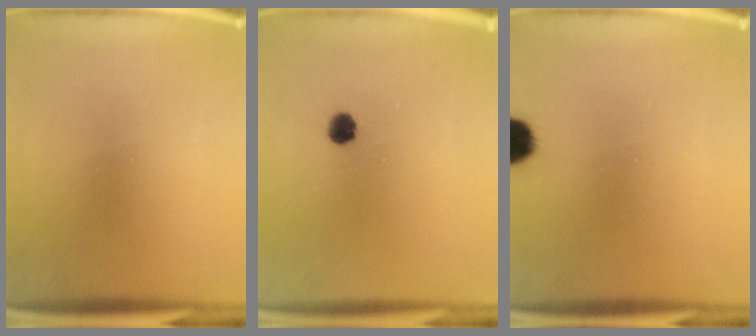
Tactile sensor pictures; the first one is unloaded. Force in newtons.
{"total": 2.7}
{"total": 7.8}